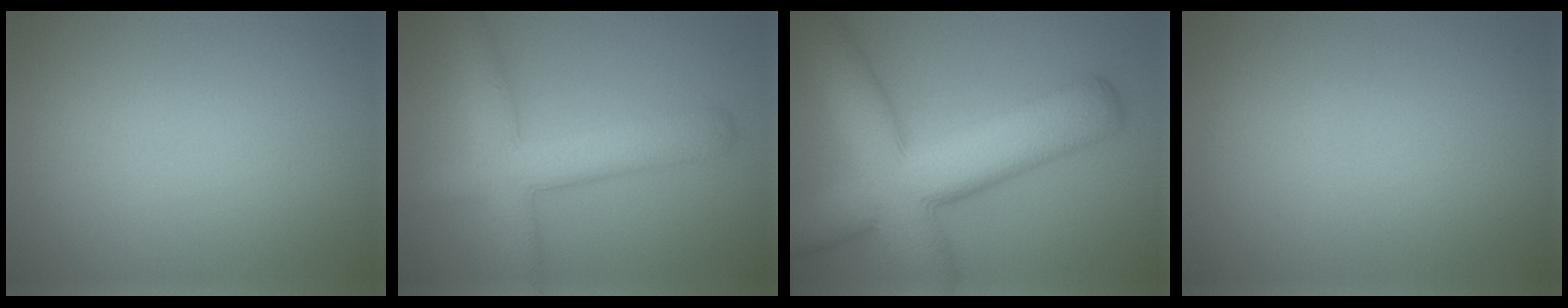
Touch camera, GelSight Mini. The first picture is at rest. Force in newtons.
{"total": 5.9, "press": 5.9, "slide": 0.1}
{"total": 12.8, "press": 12.7, "slide": 0.6}
{"total": 0.0}